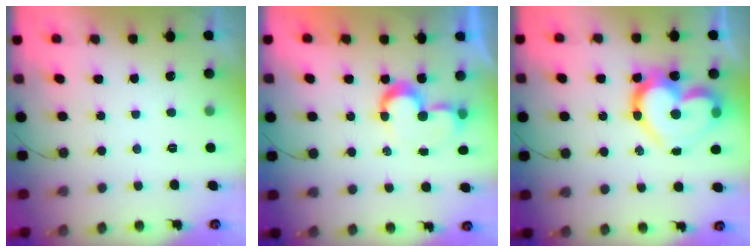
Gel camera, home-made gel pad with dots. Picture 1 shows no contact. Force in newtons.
{"total": 9.1, "press": 9.0, "slide": 0.6}
{"total": 20.0, "press": 19.9, "slide": 2.0}